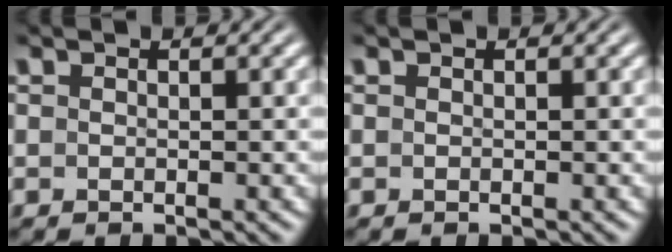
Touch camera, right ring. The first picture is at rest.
{"total": 0.0}